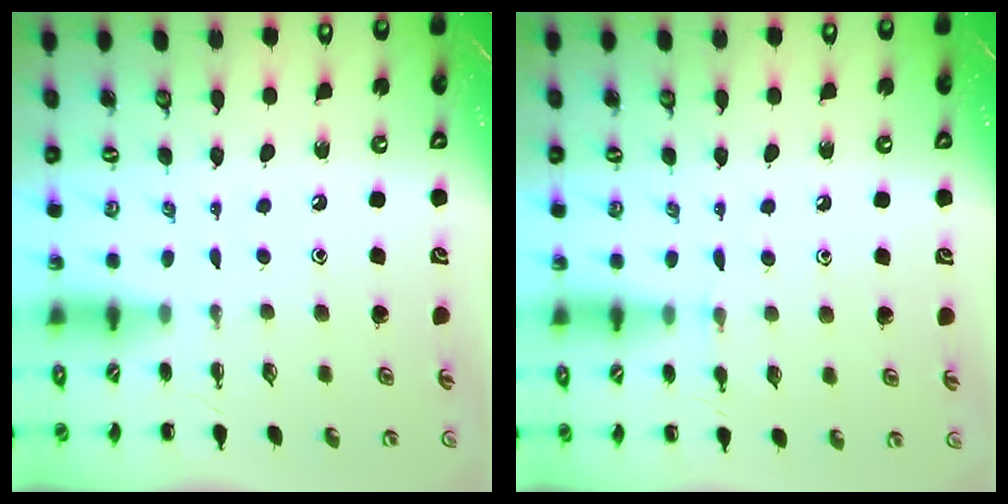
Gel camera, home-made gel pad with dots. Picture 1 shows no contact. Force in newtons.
{"total": 5.1, "press": 4.8, "slide": 1.7}